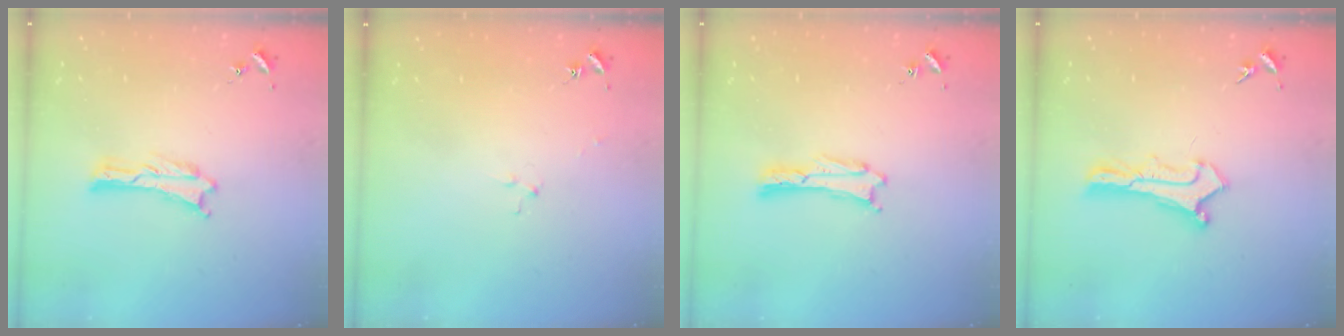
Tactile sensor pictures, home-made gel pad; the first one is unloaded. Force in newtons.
{"total": 2.5, "press": 2.5, "slide": 0.3}
{"total": 0.0}
{"total": 1.1, "press": 1.1, "slide": 0.1}